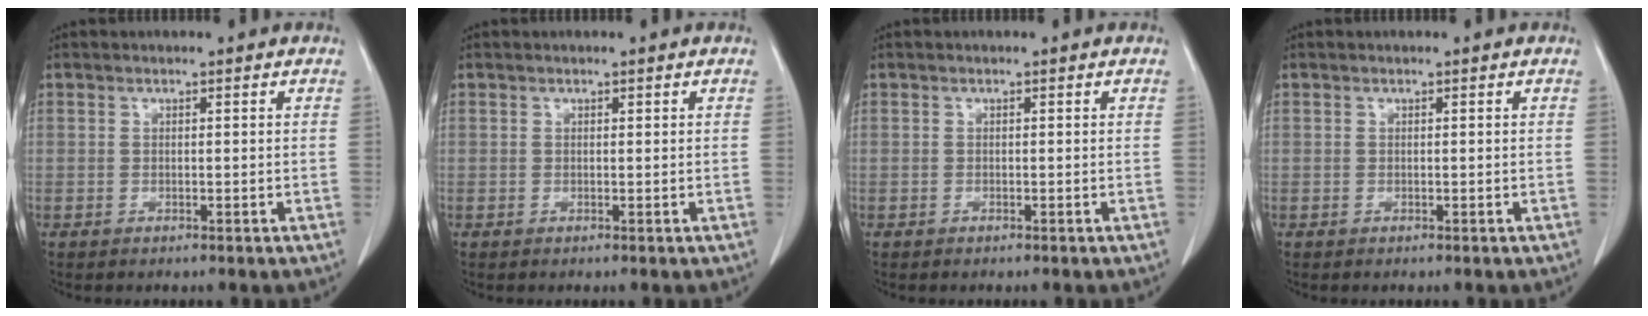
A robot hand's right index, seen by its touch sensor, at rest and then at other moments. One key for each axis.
{"total": 0.0}
{"total": 0.0}
{"total": 0.0}